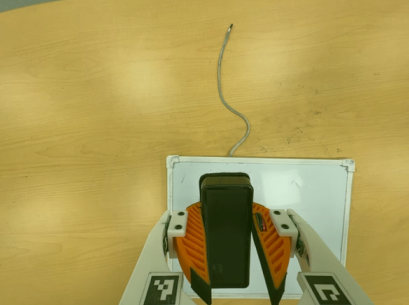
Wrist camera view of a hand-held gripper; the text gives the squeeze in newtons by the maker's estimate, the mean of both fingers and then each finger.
{"total": 10.9, "left": 9.9, "right": 11.8}